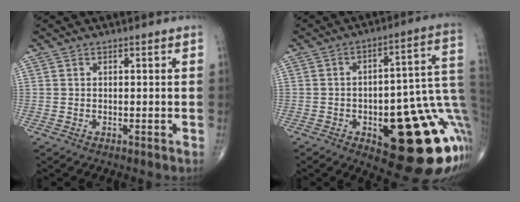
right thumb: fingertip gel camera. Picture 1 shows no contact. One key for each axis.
{"total": 25.1, "fx": -6.2, "fy": 9.2, "fz": 22.5, "tx": -0.228, "ty": 0.034, "tz": -0.066}